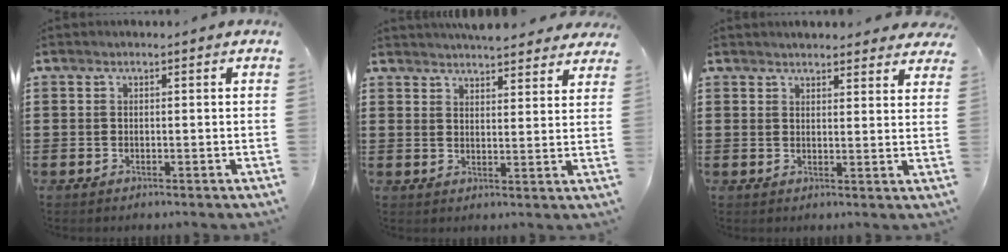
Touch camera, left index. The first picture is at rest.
{"total": 4.7, "force": [4.6, 0.4, 0.9], "torque": [-0.023, -0.018, 0.084]}
{"total": 3.0, "force": [2.9, 0.1, 0.3], "torque": [-0.013, -0.006, 0.055]}